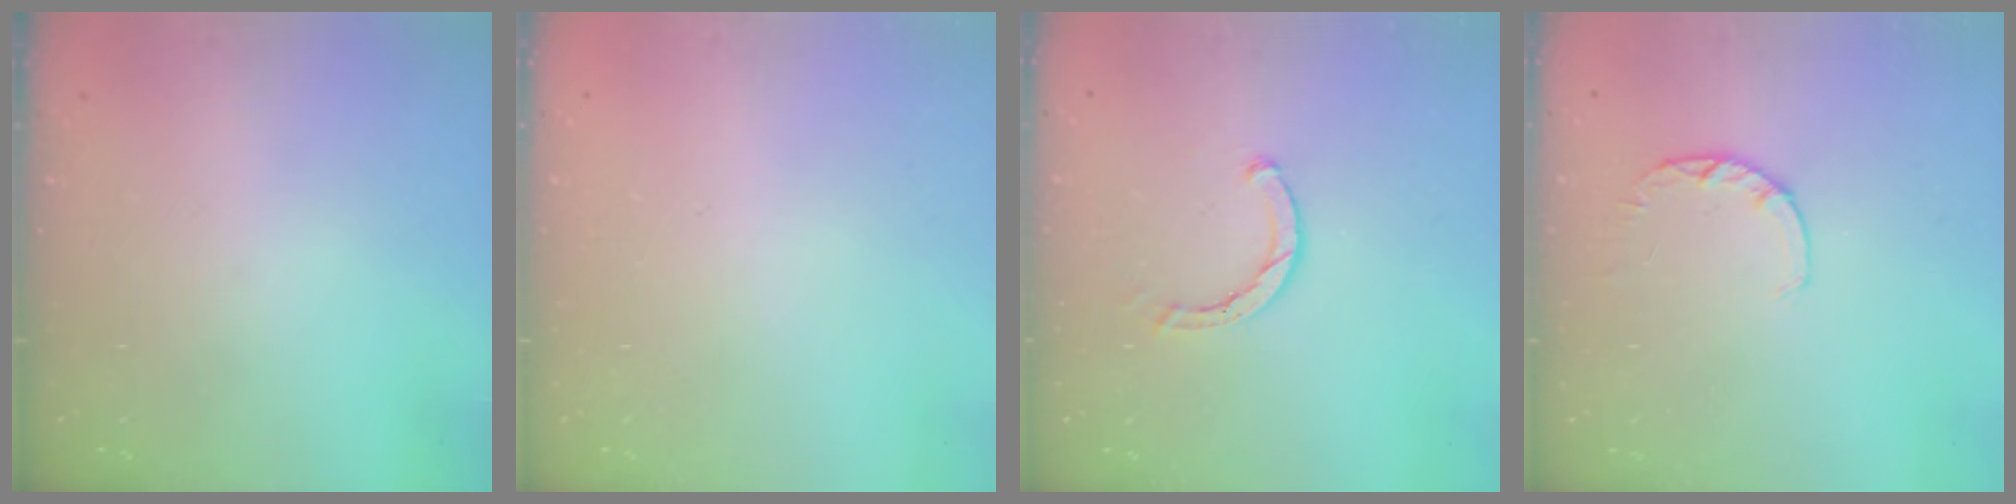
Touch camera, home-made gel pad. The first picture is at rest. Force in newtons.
{"total": 2.6, "press": 2.6, "slide": 0.2}
{"total": 2.0, "press": 2.0, "slide": 0.2}
{"total": 2.8, "press": 2.7, "slide": 0.5}